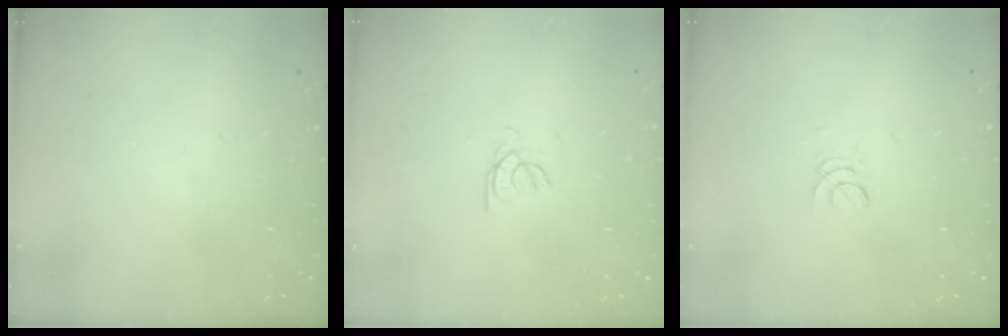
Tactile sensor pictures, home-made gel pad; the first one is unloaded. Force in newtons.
{"total": 2.4, "press": 2.3, "slide": 0.4}
{"total": 2.0, "press": 2.0, "slide": 0.2}